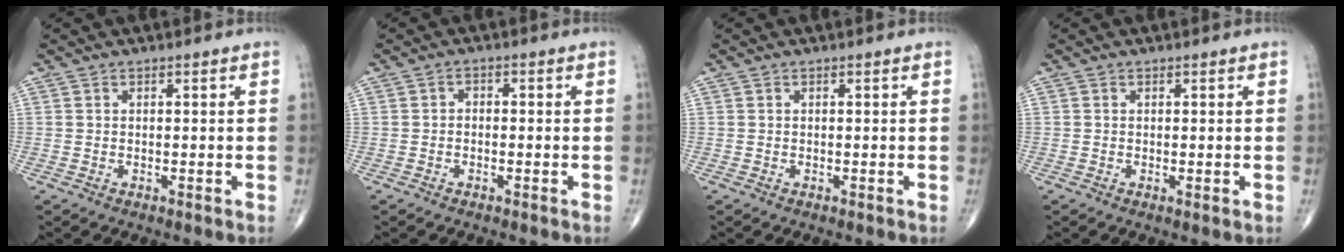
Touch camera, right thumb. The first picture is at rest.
{"total": 1.1, "force": [-0.5, 0.8, 0.6], "torque": [-0.003, 0.007, -0.014]}
{"total": 0.0}
{"total": 0.6, "force": [0.0, 0.1, 0.6], "torque": [-0.013, -0.004, -0.001]}